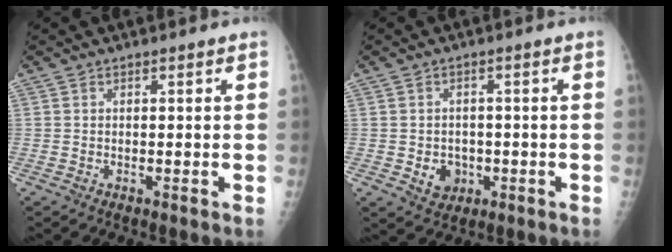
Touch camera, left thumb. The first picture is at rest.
{"total": 4.6, "force": [-1.2, 3.9, 2.1], "torque": [-0.010, 0.006, -0.010]}